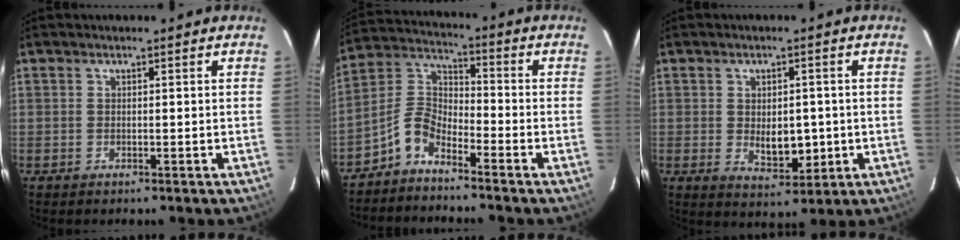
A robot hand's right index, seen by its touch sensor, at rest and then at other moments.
{"total": 6.0, "force": [-4.8, 2.2, 2.9], "torque": [-0.066, 0.017, -0.104]}
{"total": 6.0, "force": [-0.5, 3.2, 5.0], "torque": [-0.076, -0.008, 0.006]}